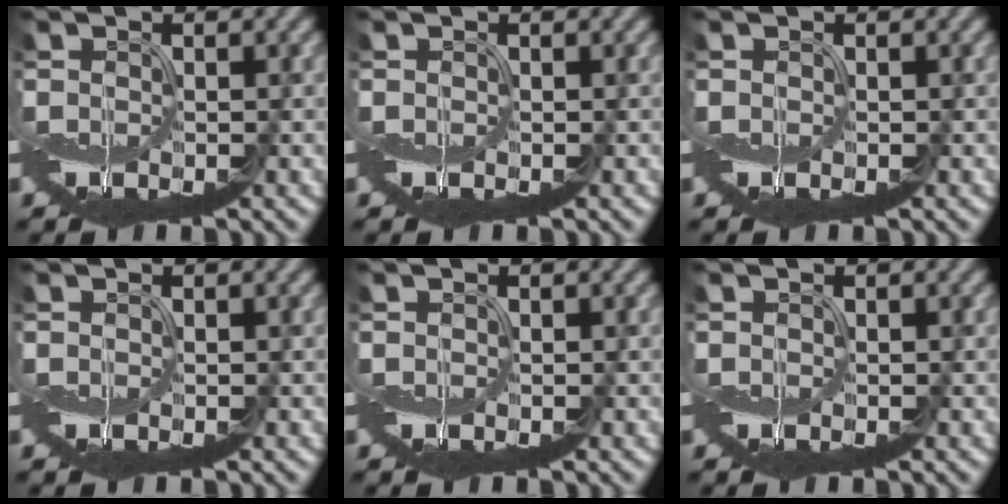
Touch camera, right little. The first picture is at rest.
{"total": 0.0}
{"total": 0.0}
{"total": 0.0}
{"total": 0.0}
{"total": 0.0}